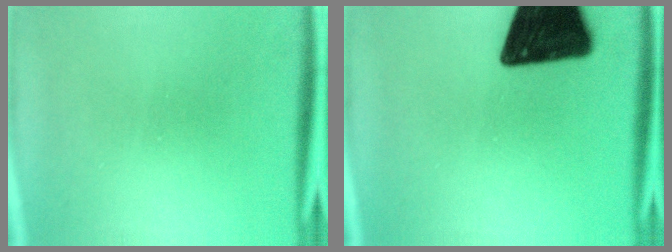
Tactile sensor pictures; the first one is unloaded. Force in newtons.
{"total": 18.4}